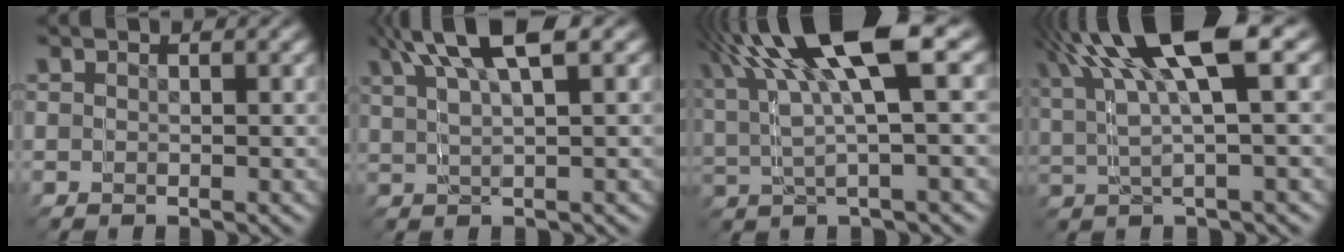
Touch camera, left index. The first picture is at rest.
{"total": 3.6, "force": [2.6, -1.7, 1.8], "torque": [-0.029, 0.028, 0.033]}
{"total": 5.2, "force": [4.0, 0.6, 3.3], "torque": [-0.080, 0.030, 0.058]}
{"total": 5.0, "force": [4.3, 0.2, 2.6], "torque": [-0.067, 0.031, 0.061]}